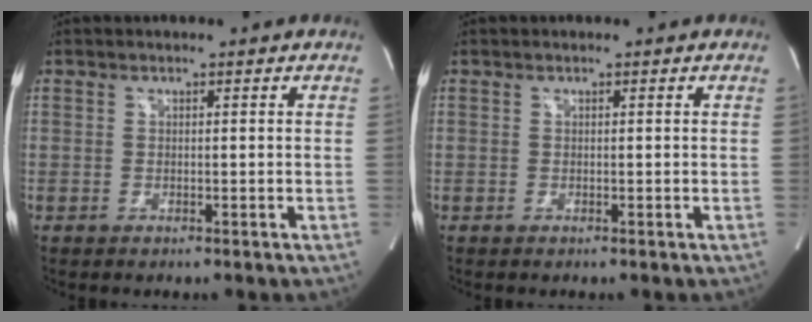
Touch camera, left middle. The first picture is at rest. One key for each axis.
{"total": 0.0}